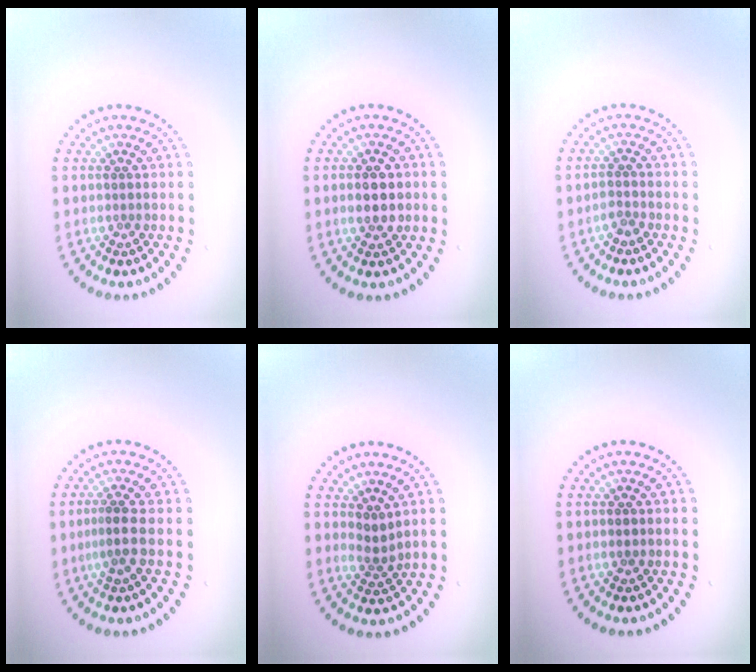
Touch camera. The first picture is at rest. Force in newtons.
{"total": 2.9, "press": 2.9, "slide": 0.2}
{"total": 1.3, "press": 1.0, "slide": 0.8}
{"total": 2.1, "press": 1.7, "slide": 1.2}
{"total": 1.9, "press": 1.5, "slide": 1.3}
{"total": 0.8, "press": 0.8, "slide": 0.1}